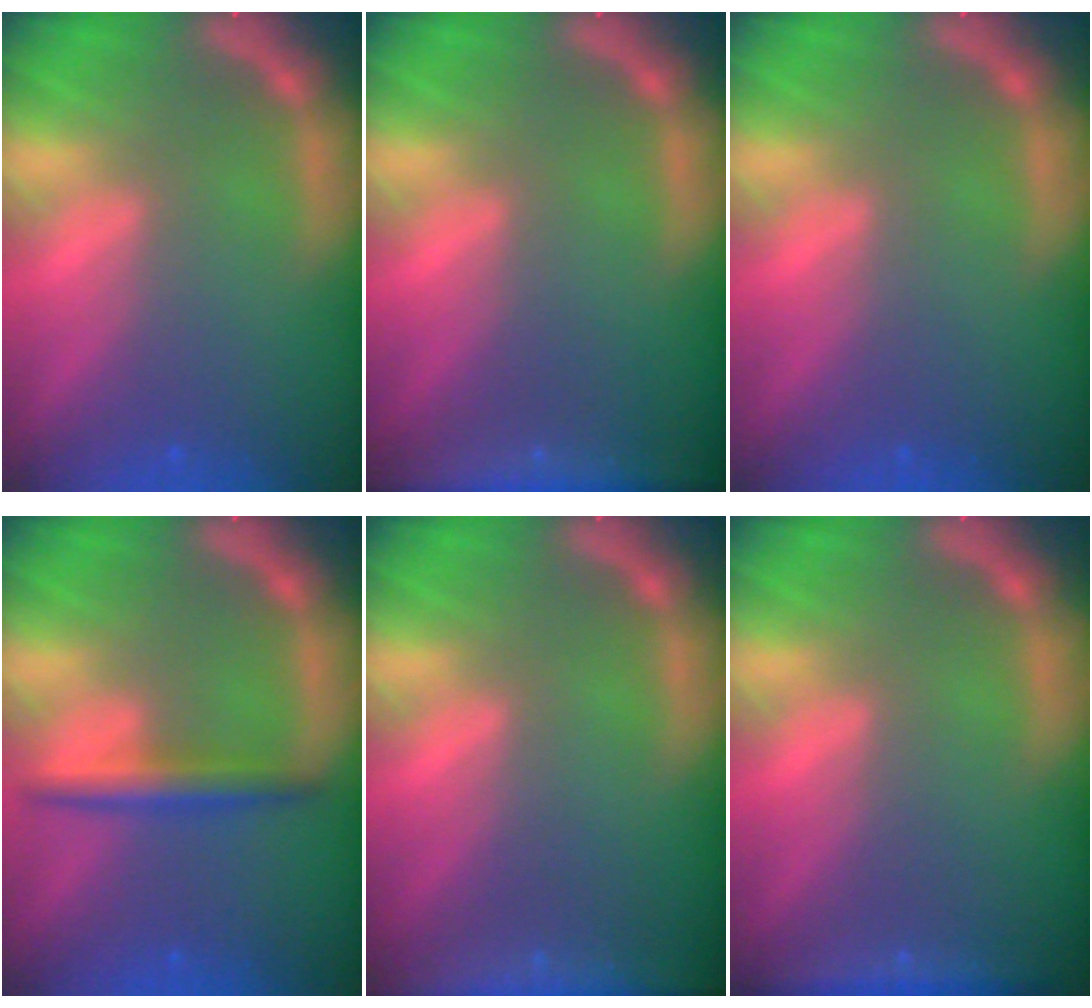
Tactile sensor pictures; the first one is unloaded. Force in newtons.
{"total": 6.0}
{"total": 0.0}
{"total": 3.0}
{"total": 7.0}
{"total": 2.9}